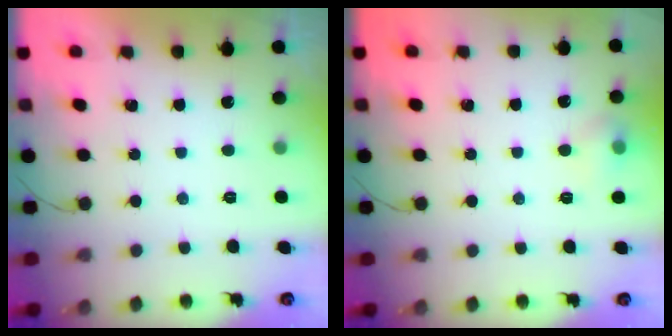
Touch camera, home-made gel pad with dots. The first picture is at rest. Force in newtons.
{"total": 5.8, "press": 5.7, "slide": 1.4}